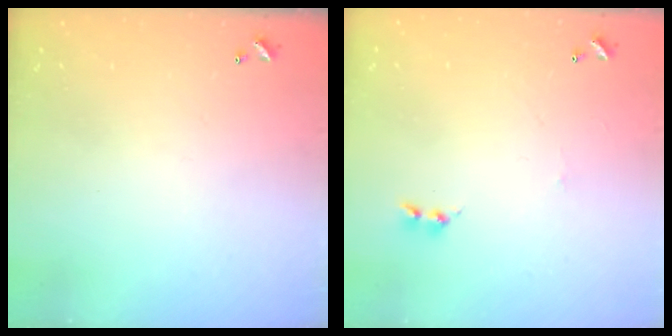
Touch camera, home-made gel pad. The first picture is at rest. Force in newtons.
{"total": 0.0}